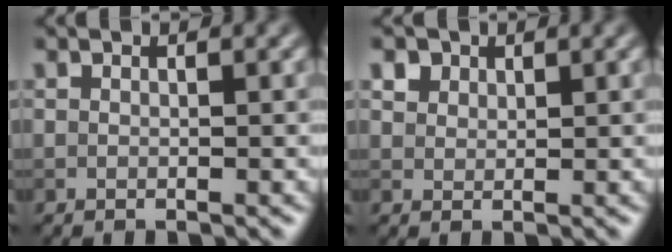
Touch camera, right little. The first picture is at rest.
{"total": 2.3, "force": [1.6, 1.5, 0.7], "torque": [-0.023, -0.001, 0.031]}